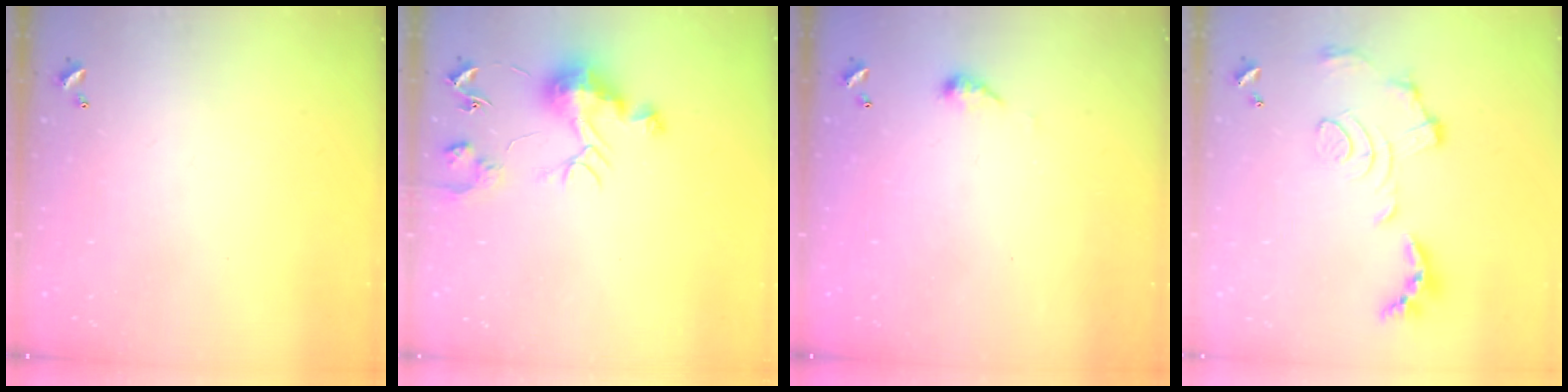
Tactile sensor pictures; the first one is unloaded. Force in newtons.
{"total": 10.0, "press": 10.0, "slide": 0.6}
{"total": 3.5, "press": 3.4, "slide": 0.6}
{"total": 1.5, "press": 0.8, "slide": 1.3}